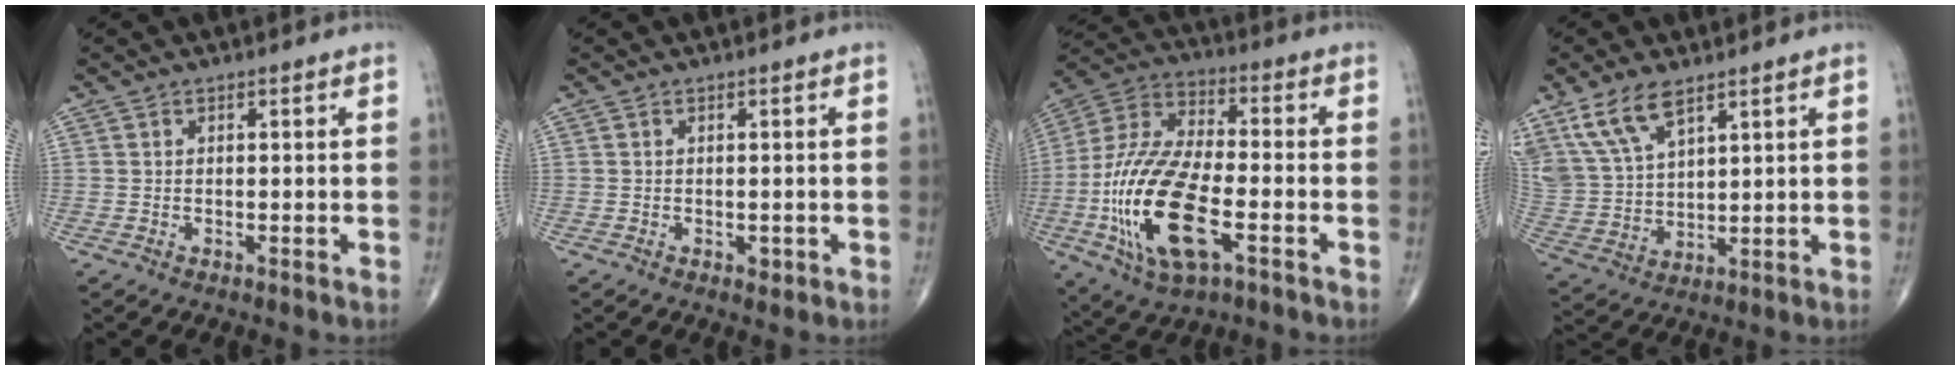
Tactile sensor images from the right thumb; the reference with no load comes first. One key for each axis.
{"total": 1.1, "fx": -0.3, "fy": 0.8, "fz": 0.8, "tx": -0.005, "ty": -0.001, "tz": -0.003}
{"total": 22.0, "fx": -6.2, "fy": 9.6, "fz": 18.8, "tx": -0.397, "ty": 0.015, "tz": -0.107}
{"total": 11.5, "fx": 7.6, "fy": 5.2, "fz": 7.0, "tx": -0.135, "ty": -0.020, "tz": 0.165}